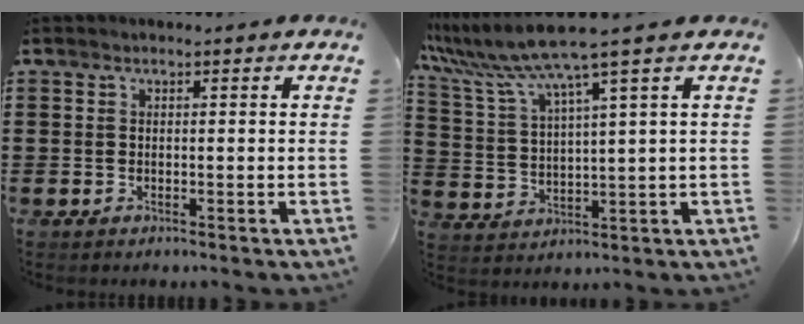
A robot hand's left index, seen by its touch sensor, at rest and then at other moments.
{"total": 7.4, "force": [5.6, -0.9, 4.7], "torque": [-0.120, -0.038, 0.091]}